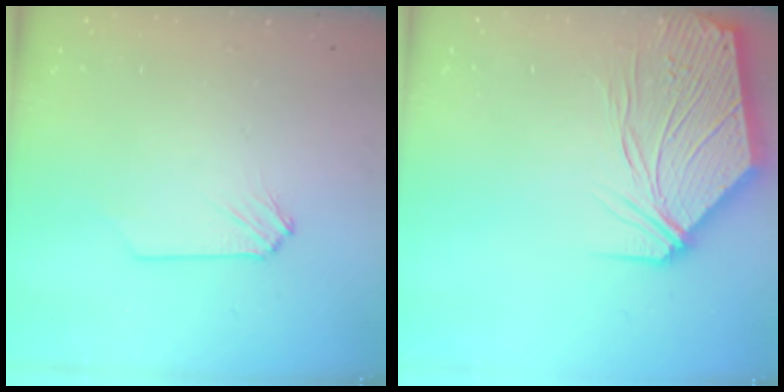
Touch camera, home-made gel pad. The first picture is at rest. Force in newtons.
{"total": 13.1, "press": 12.9, "slide": 2.5}